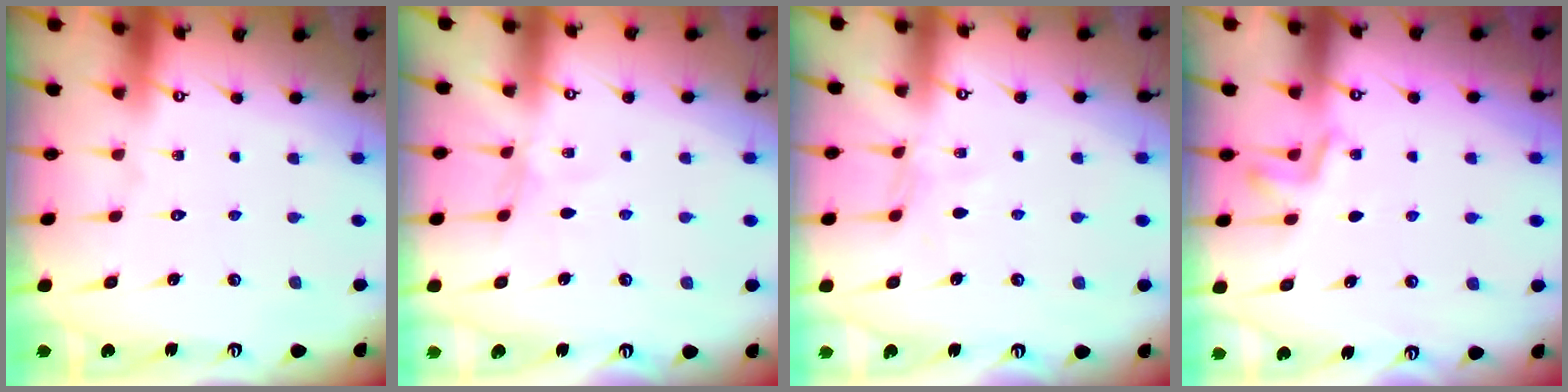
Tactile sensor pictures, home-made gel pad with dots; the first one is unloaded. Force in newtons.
{"total": 2.6, "press": 2.6, "slide": 0.4}
{"total": 4.7, "press": 4.6, "slide": 0.6}
{"total": 3.6, "press": 3.4, "slide": 1.2}